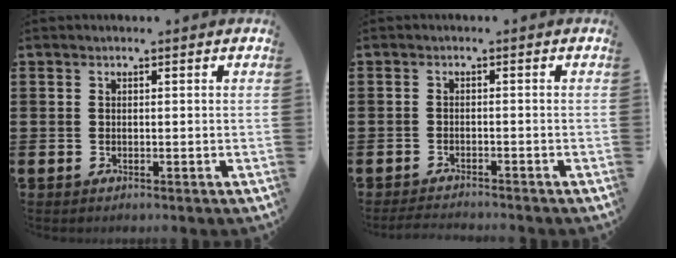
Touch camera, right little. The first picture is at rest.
{"total": 1.6, "force": [-1.5, 0.0, 0.3], "torque": [-0.007, 0.004, -0.031]}